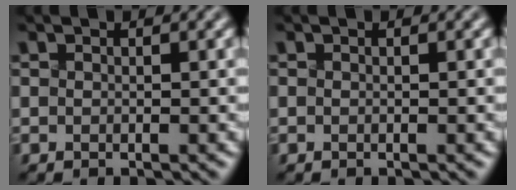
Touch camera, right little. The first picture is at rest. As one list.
[{"total": 0.0}]